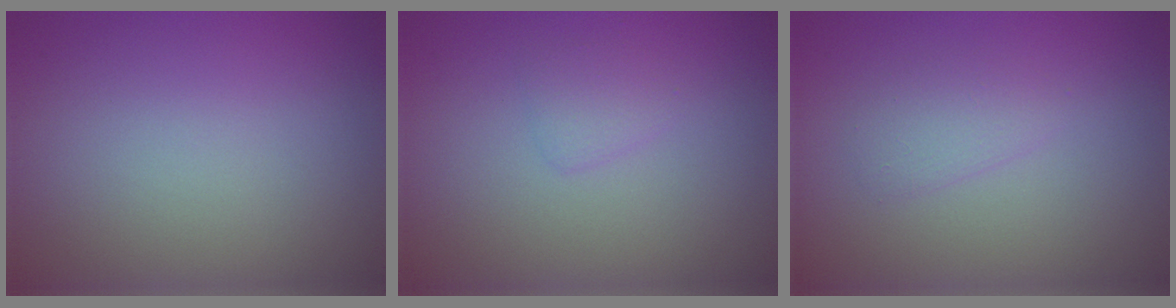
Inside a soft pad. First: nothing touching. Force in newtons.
{"total": 1.1, "press": 1.1, "slide": 0.0}
{"total": 1.4, "press": 1.4, "slide": 0.1}